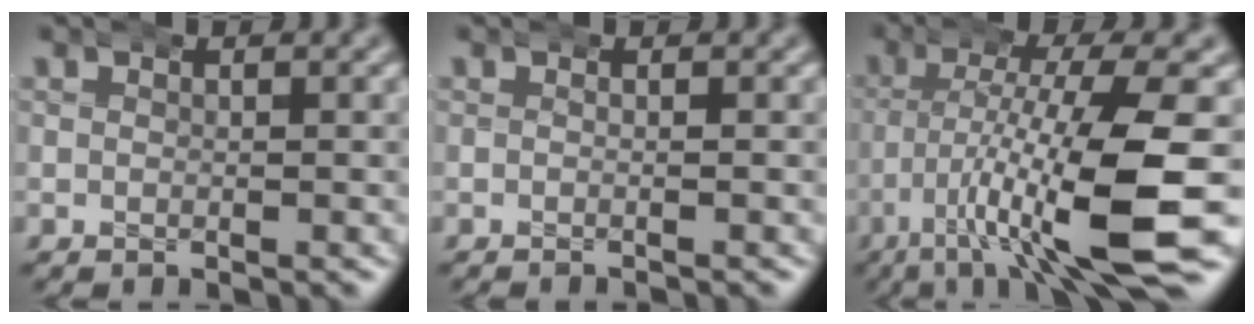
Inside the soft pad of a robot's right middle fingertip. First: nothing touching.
{"total": 0.9, "force": [-0.7, -0.5, -0.2], "torque": [0.000, 0.001, -0.013]}
{"total": 9.0, "force": [-2.8, 1.2, 8.4], "torque": [-0.139, -0.012, -0.036]}